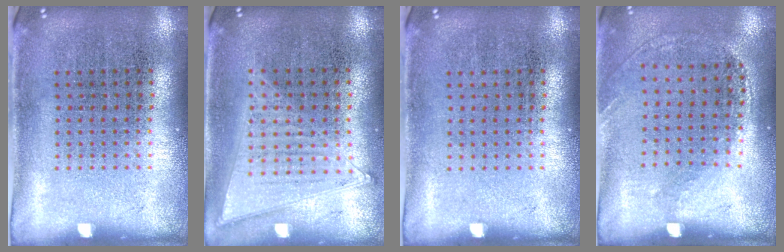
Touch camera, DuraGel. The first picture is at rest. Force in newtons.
{"total": 1.0, "press": 1.0, "slide": 0.4}
{"total": 0.0}
{"total": 1.2, "press": 0.9, "slide": 0.9}